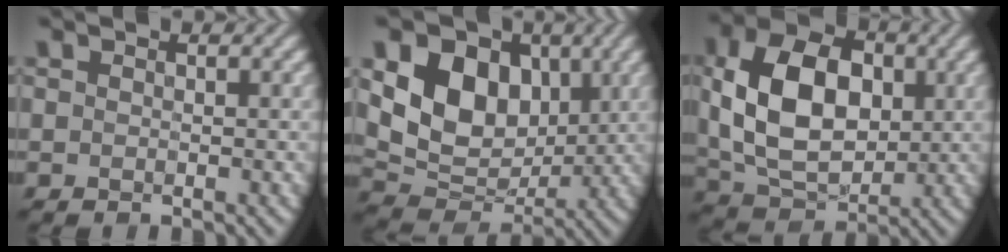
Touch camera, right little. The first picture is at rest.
{"total": 9.4, "force": [2.1, 6.8, 6.0], "torque": [-0.109, -0.006, 0.028]}
{"total": 10.4, "force": [0.8, 7.0, 7.7], "torque": [-0.151, 0.008, 0.007]}